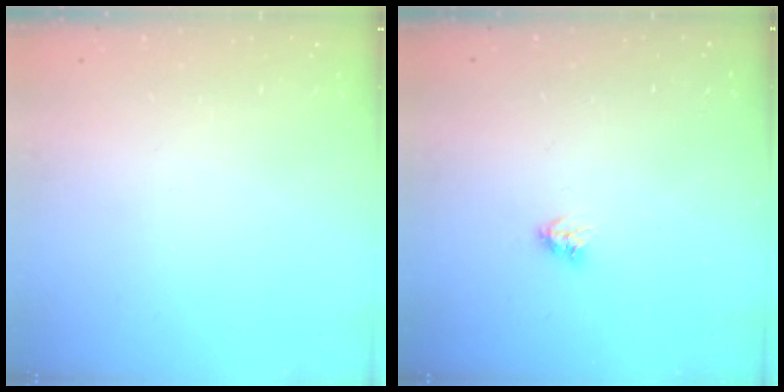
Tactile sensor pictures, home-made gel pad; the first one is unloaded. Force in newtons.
{"total": 3.4, "press": 3.4, "slide": 0.4}